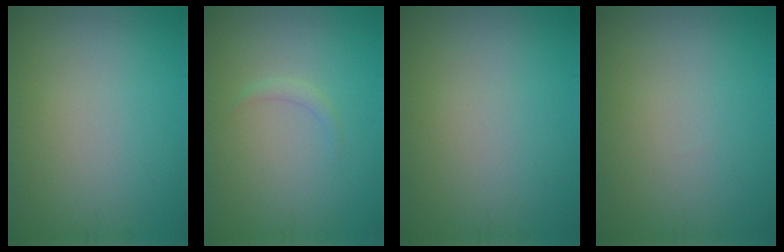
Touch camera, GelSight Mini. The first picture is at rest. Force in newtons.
{"total": 0.8, "press": 0.8, "slide": 0.0}
{"total": 0.0}
{"total": 0.0}